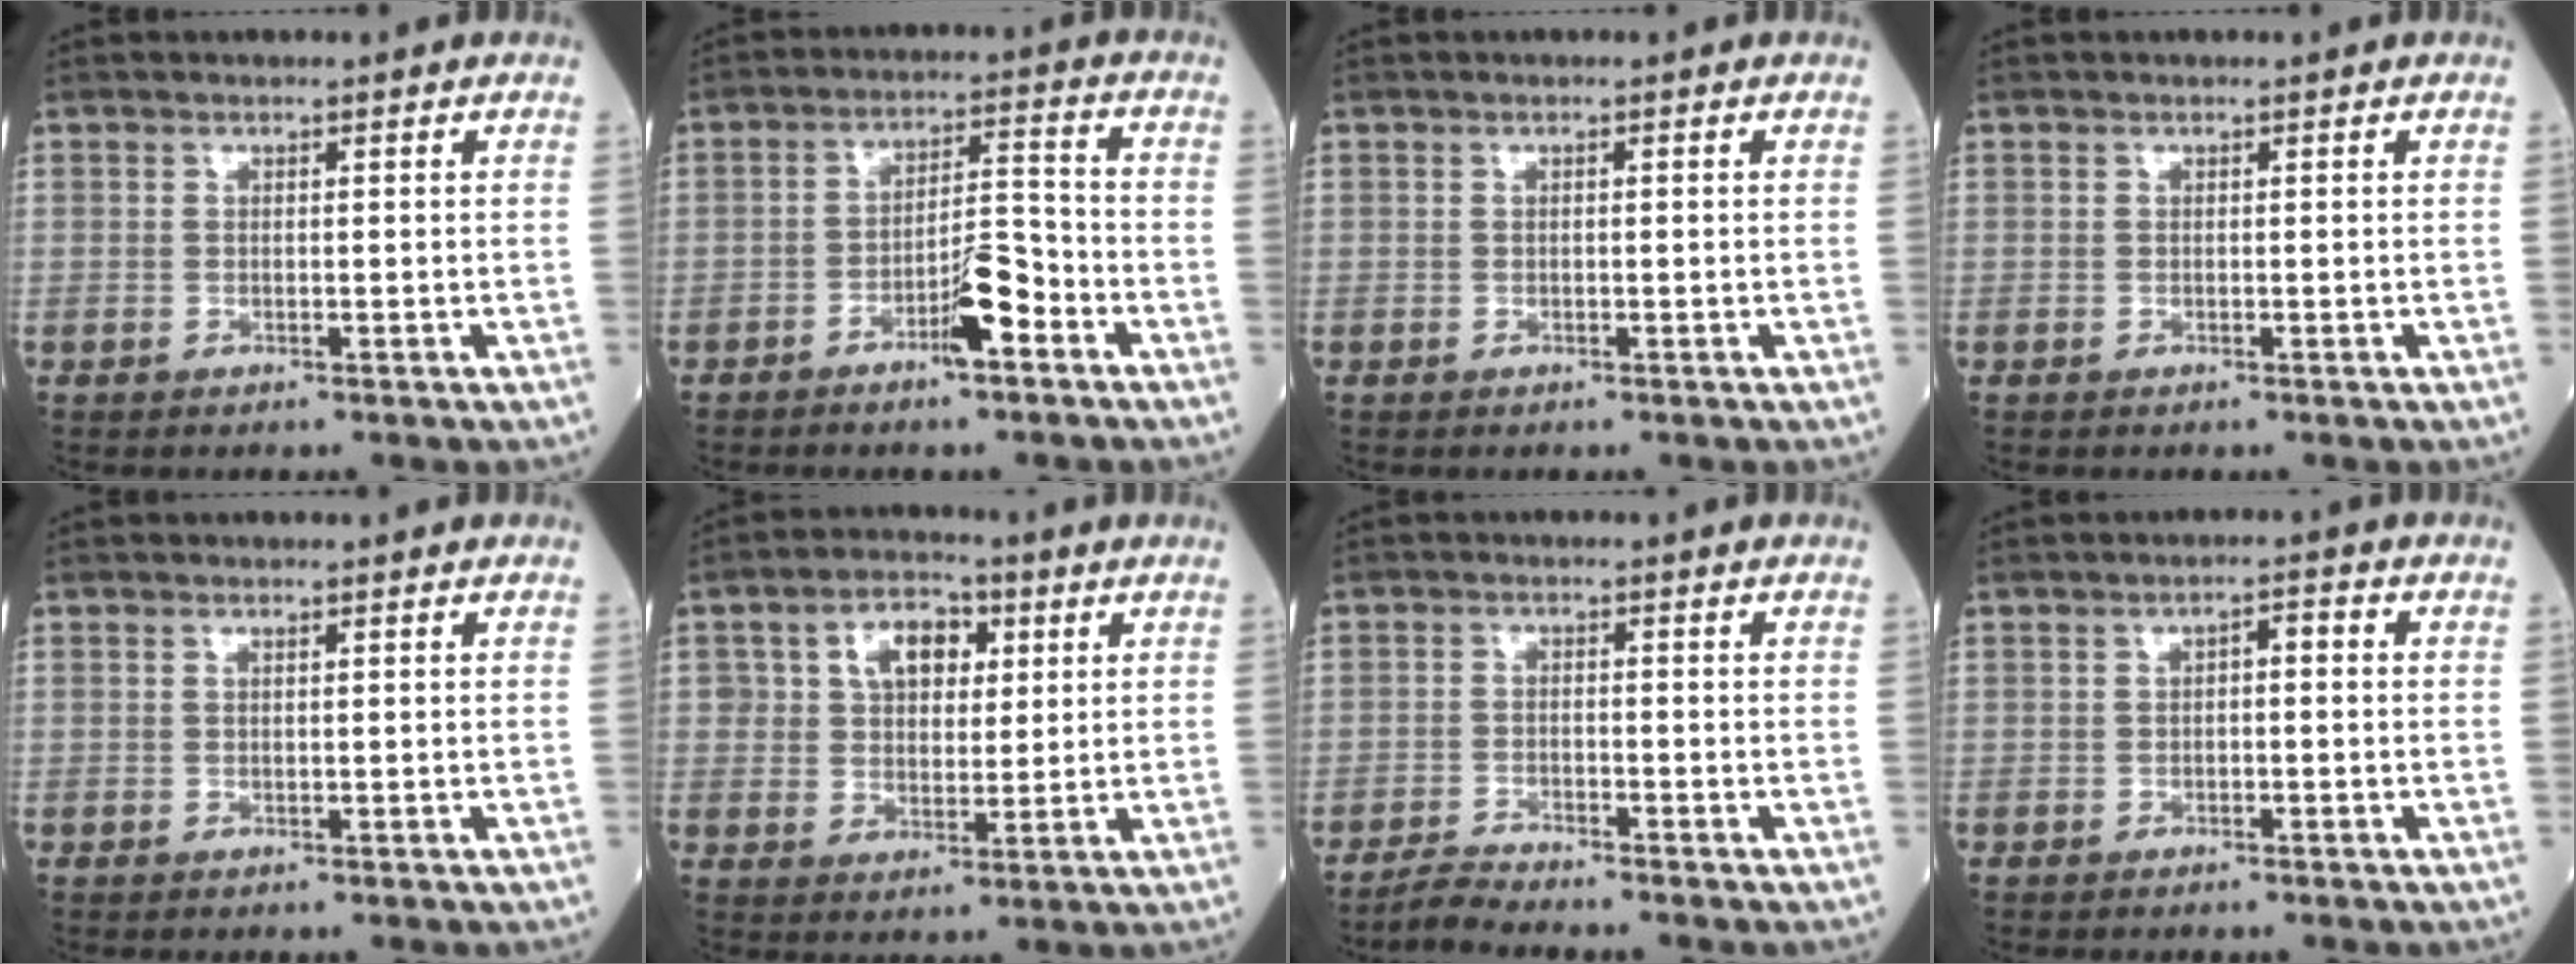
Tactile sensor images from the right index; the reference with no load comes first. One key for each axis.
{"total": 6.5, "fx": -3.6, "fy": 1.2, "fz": 5.3, "tx": -0.092, "ty": 0.013, "tz": -0.060}
{"total": 0.0}
{"total": 0.0}
{"total": 0.0}
{"total": 7.5, "fx": 2.5, "fy": 4.9, "fz": 5.1, "tx": -0.084, "ty": 0.022, "tz": 0.044}
{"total": 3.0, "fx": -2.8, "fy": -0.9, "fz": 0.2, "tx": -0.011, "ty": -0.018, "tz": -0.057}
{"total": 2.1, "fx": 0.1, "fy": 0.7, "fz": 2.0, "tx": -0.028, "ty": 0.013, "tz": 0.000}